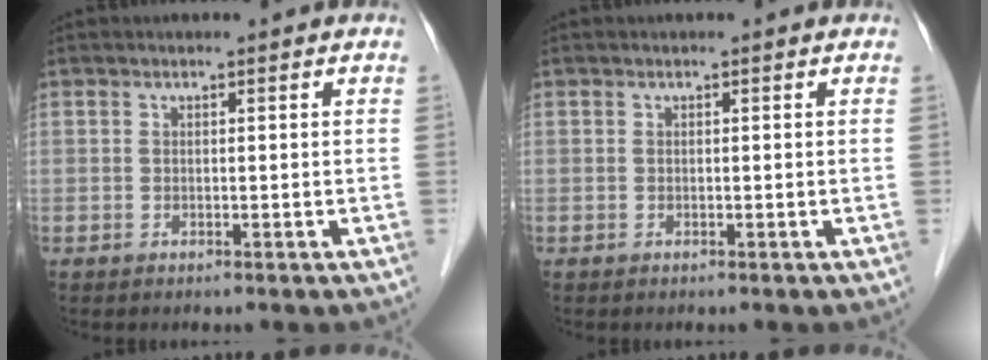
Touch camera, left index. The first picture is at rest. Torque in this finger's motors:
{"motor_torque": [0.00, 0.00, 0.00, 0.00]}